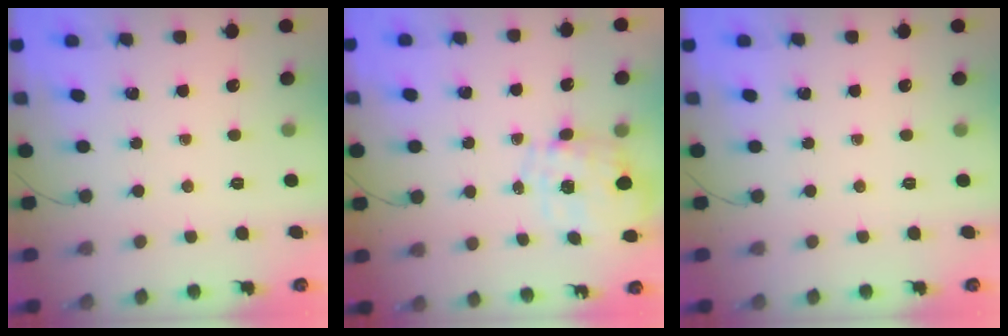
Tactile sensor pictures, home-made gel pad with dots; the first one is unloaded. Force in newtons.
{"total": 1.8, "press": 1.4, "slide": 1.1}
{"total": 0.0}